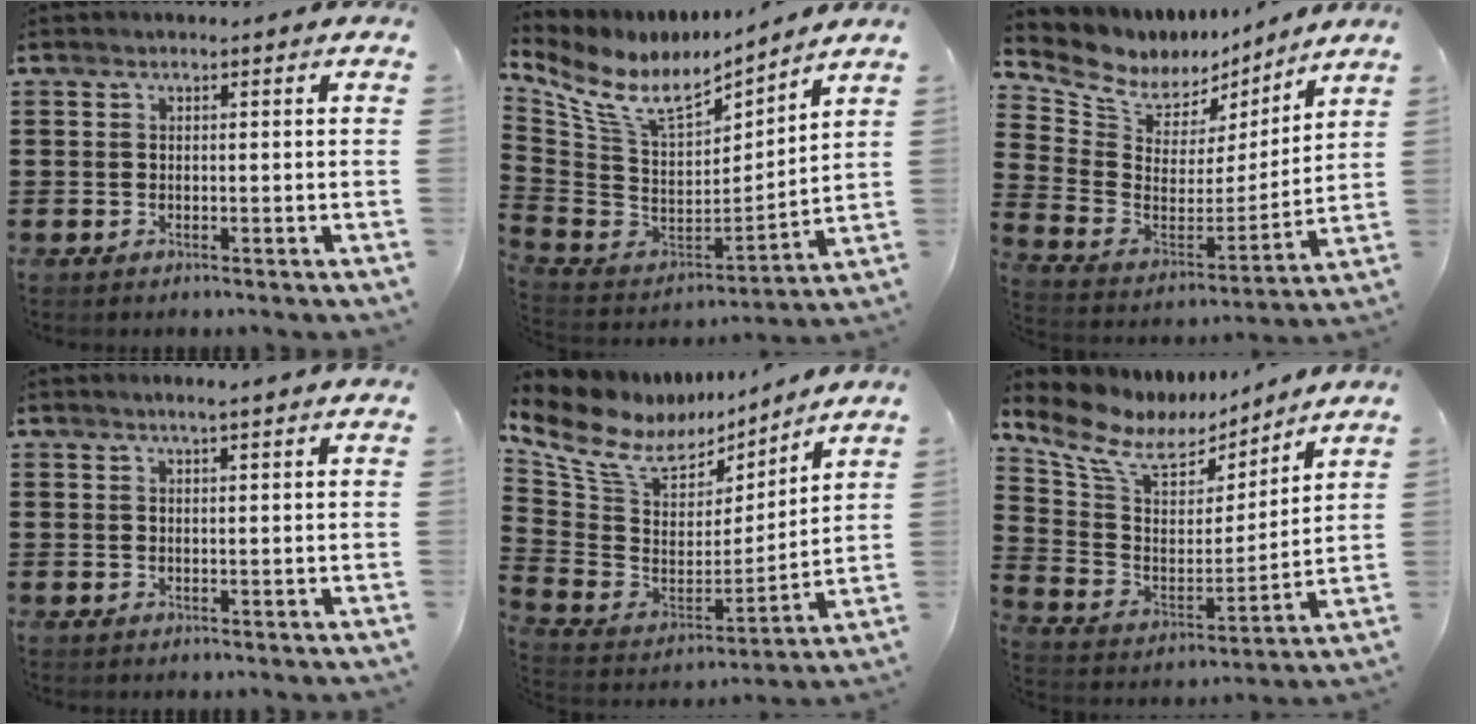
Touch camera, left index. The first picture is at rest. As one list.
[{"total": 10.5, "force": [7.2, 4.5, 6.2], "torque": [-0.154, -0.045, 0.127]}, {"total": 7.3, "force": [5.9, 4.2, 1.4], "torque": [-0.072, -0.041, 0.105]}, {"total": 1.3, "force": [1.1, -0.1, 0.7], "torque": [-0.014, 0.001, 0.019]}, {"total": 10.4, "force": [7.2, 5.6, 4.9], "torque": [-0.135, -0.036, 0.130]}, {"total": 9.4, "force": [7.0, 4.8, 4.1], "torque": [-0.121, -0.034, 0.124]}]